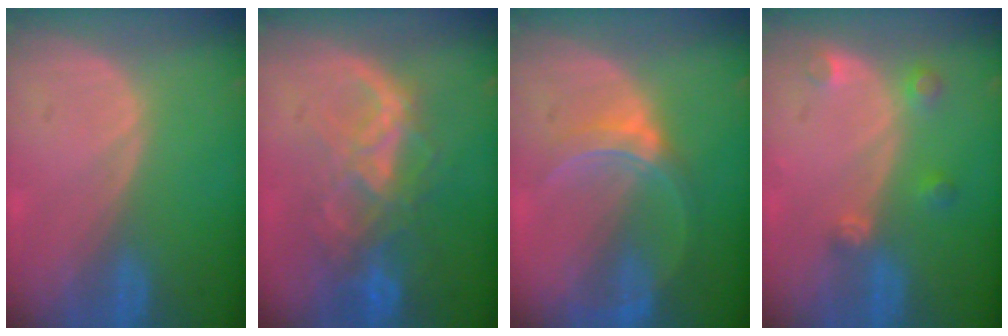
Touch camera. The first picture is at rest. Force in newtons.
{"total": 8.8, "press": 7.5, "slide": 4.7}
{"total": 6.0, "press": 5.5, "slide": 2.3}
{"total": 3.0, "press": 2.9, "slide": 0.6}